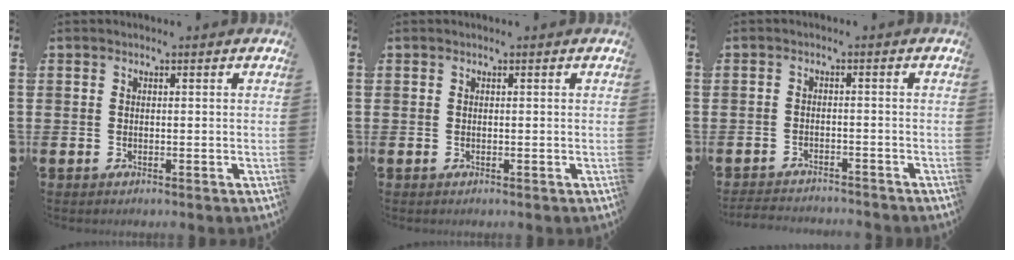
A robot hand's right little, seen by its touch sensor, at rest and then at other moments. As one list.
[{"total": 0.0}, {"total": 2.2, "force": [-2.2, 0.0, -0.1], "torque": [-0.002, 0.001, -0.046]}]